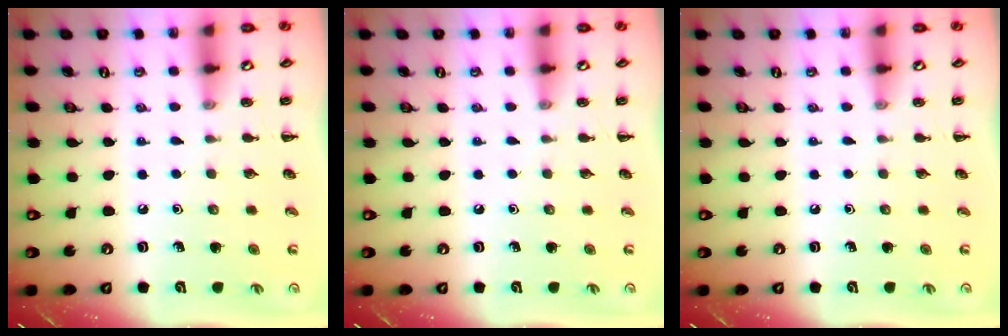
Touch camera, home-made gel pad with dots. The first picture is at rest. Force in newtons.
{"total": 0.0}
{"total": 0.0}